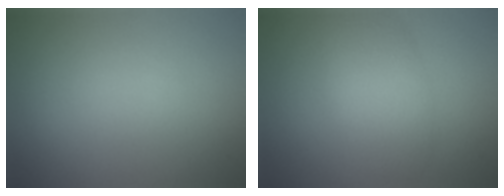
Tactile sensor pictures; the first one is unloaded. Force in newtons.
{"total": 3.9, "press": 3.9, "slide": 0.1}